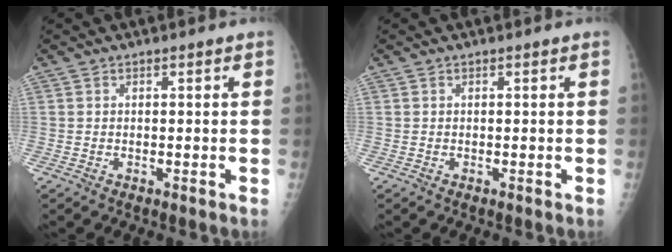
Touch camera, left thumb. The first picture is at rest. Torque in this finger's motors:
{"motor_torque": [0.00, 0.00, 0.00, 0.00, 0.00]}